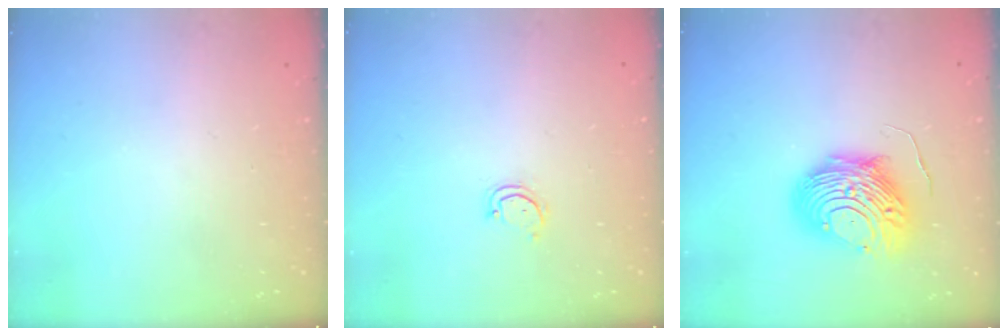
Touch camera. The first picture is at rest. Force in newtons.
{"total": 2.9, "press": 2.9, "slide": 0.3}
{"total": 10.5, "press": 10.4, "slide": 1.0}